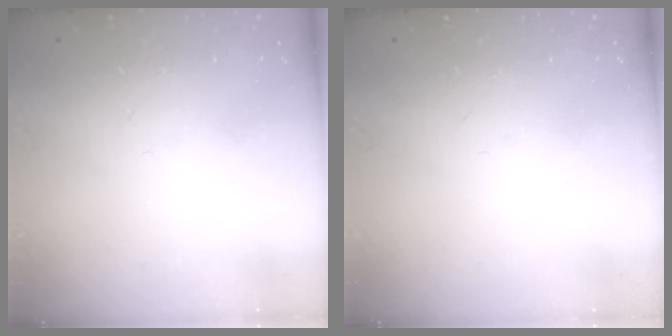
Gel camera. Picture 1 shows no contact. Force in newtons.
{"total": 0.0}